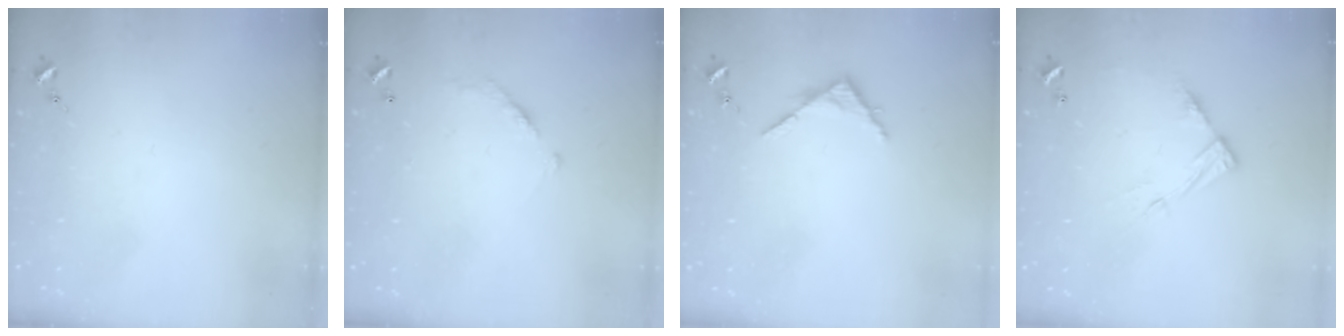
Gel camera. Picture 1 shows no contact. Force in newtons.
{"total": 6.5, "press": 6.5, "slide": 0.4}
{"total": 3.8, "press": 3.8, "slide": 0.4}
{"total": 10.0, "press": 10.0, "slide": 0.5}